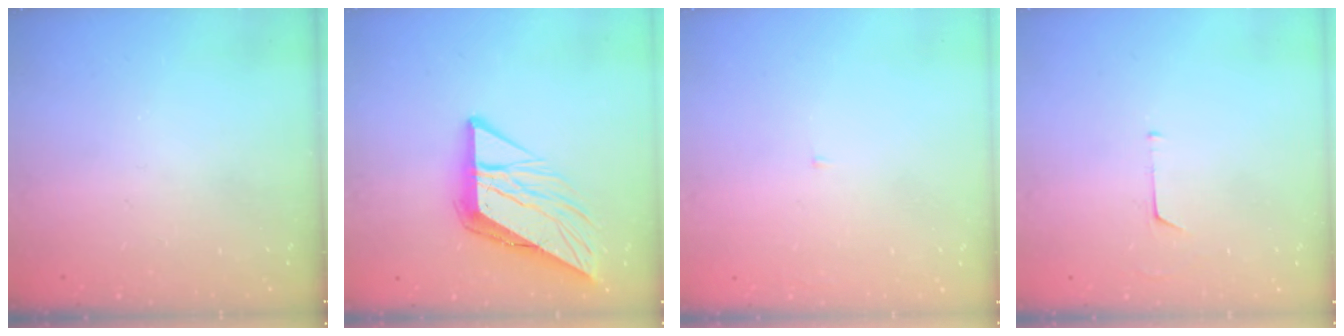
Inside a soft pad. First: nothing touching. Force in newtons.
{"total": 12.2, "press": 12.2, "slide": 1.4}
{"total": 2.1, "press": 2.1, "slide": 0.2}
{"total": 3.8, "press": 3.8, "slide": 0.3}